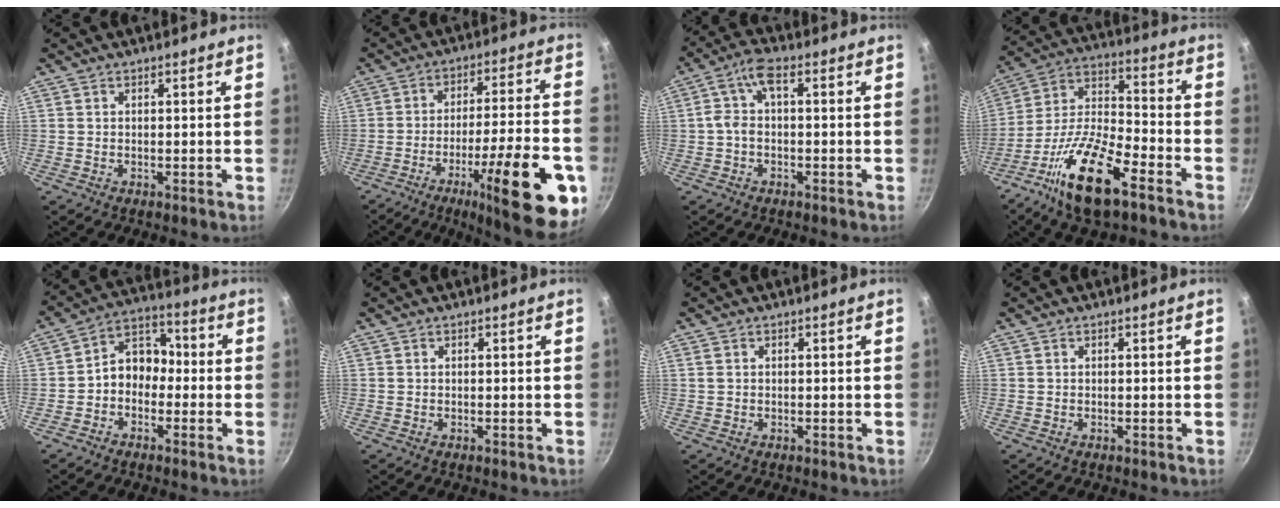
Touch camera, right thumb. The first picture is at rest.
{"total": 22.5, "force": [-9.4, 5.2, 19.8], "torque": [-0.257, 0.038, -0.134]}
{"total": 5.3, "force": [-0.5, 2.7, 4.5], "torque": [-0.104, 0.023, -0.015]}
{"total": 17.8, "force": [-10.1, 6.1, 13.4], "torque": [-0.248, 0.051, -0.200]}
{"total": 8.1, "force": [-1.7, 6.3, 4.9], "torque": [-0.043, 0.042, -0.048]}
{"total": 0.0}
{"total": 0.9, "force": [0.4, 0.7, 0.5], "torque": [-0.010, 0.002, 0.008]}
{"total": 0.0}